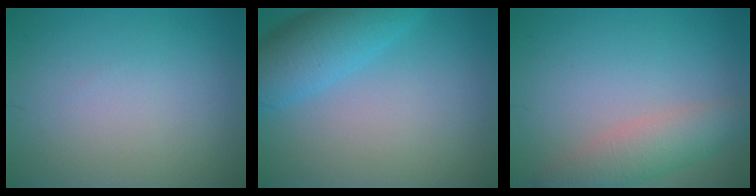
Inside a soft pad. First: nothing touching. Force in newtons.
{"total": 5.8, "press": 5.8, "slide": 0.2}
{"total": 3.9, "press": 3.9, "slide": 0.1}